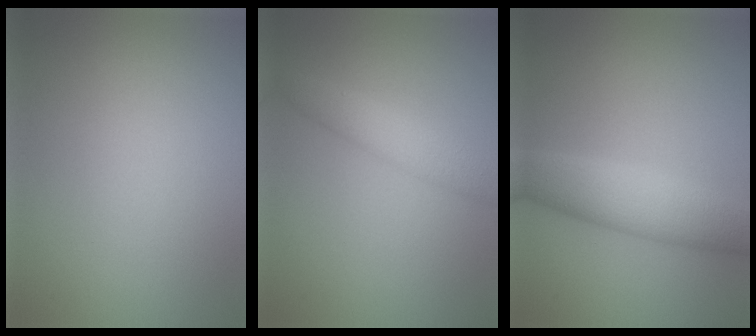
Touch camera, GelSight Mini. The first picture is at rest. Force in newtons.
{"total": 3.0, "press": 3.0, "slide": 0.1}
{"total": 6.1, "press": 6.1, "slide": 0.1}